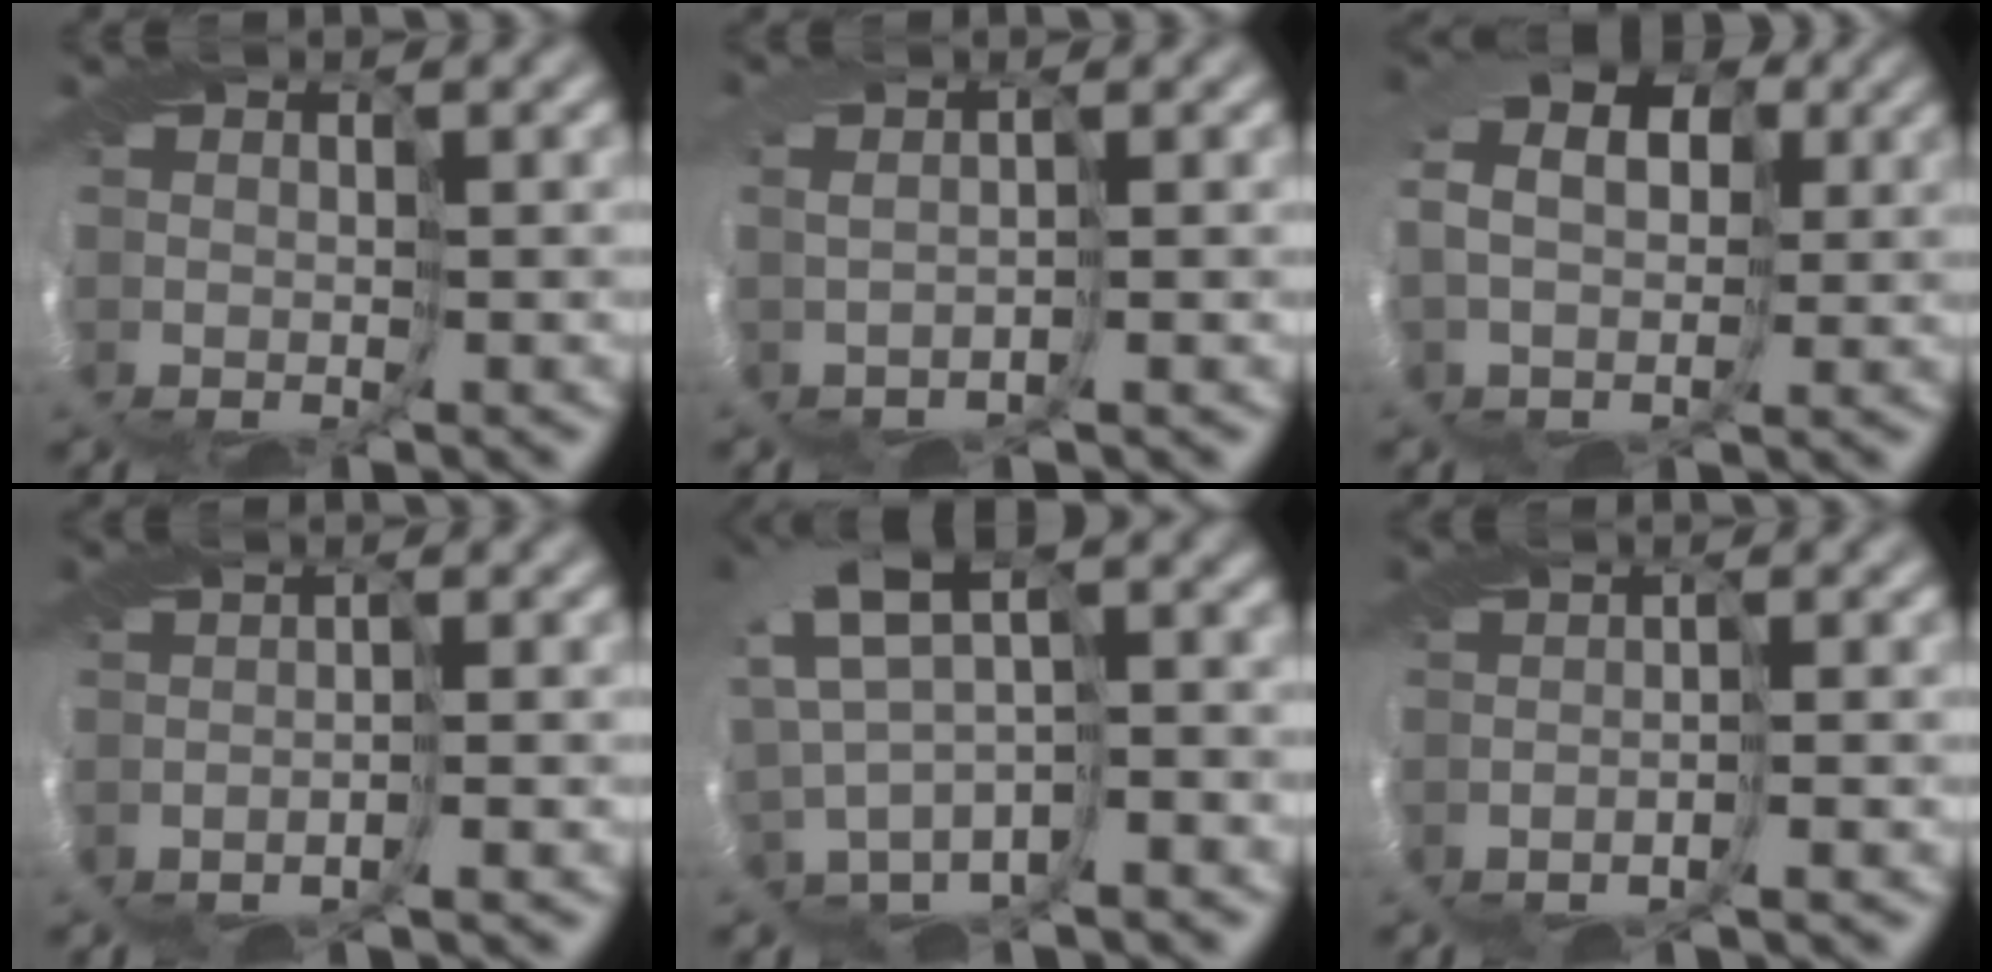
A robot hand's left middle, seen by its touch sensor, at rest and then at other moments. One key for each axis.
{"total": 0.7, "fx": 0.5, "fy": -0.5, "fz": 0.2, "tx": -0.002, "ty": 0.012, "tz": 0.006}
{"total": 6.9, "fx": 1.9, "fy": 4.9, "fz": 4.5, "tx": -0.078, "ty": 0.033, "tz": 0.024}
{"total": 1.2, "fx": -0.6, "fy": 0.3, "fz": 1.1, "tx": -0.025, "ty": 0.010, "tz": -0.014}
{"total": 3.9, "fx": 1.6, "fy": 0.8, "fz": 3.5, "tx": -0.071, "ty": 0.027, "tz": 0.030}
{"total": 1.3, "fx": -0.8, "fy": 0.1, "fz": 1.1, "tx": -0.024, "ty": 0.008, "tz": -0.017}